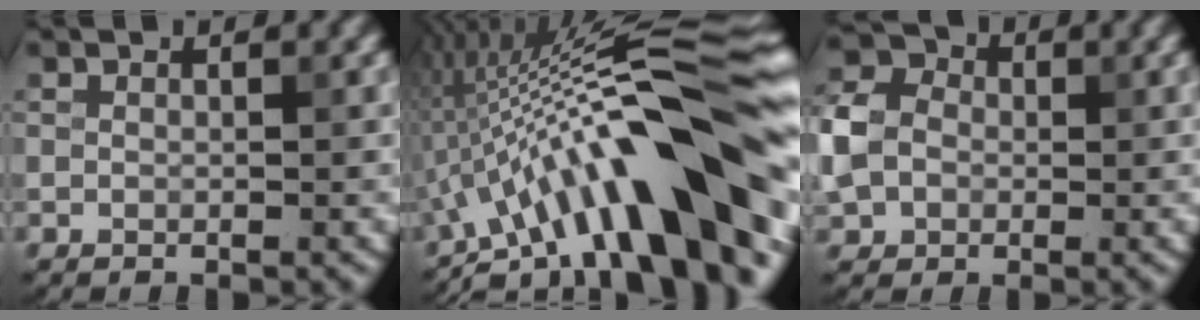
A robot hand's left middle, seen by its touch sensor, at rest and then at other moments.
{"total": 17.0, "force": [-5.6, 3.8, 15.6], "torque": [-0.193, 0.052, -0.102]}
{"total": 5.6, "force": [-0.3, 4.6, 3.2], "torque": [-0.079, 0.010, -0.014]}